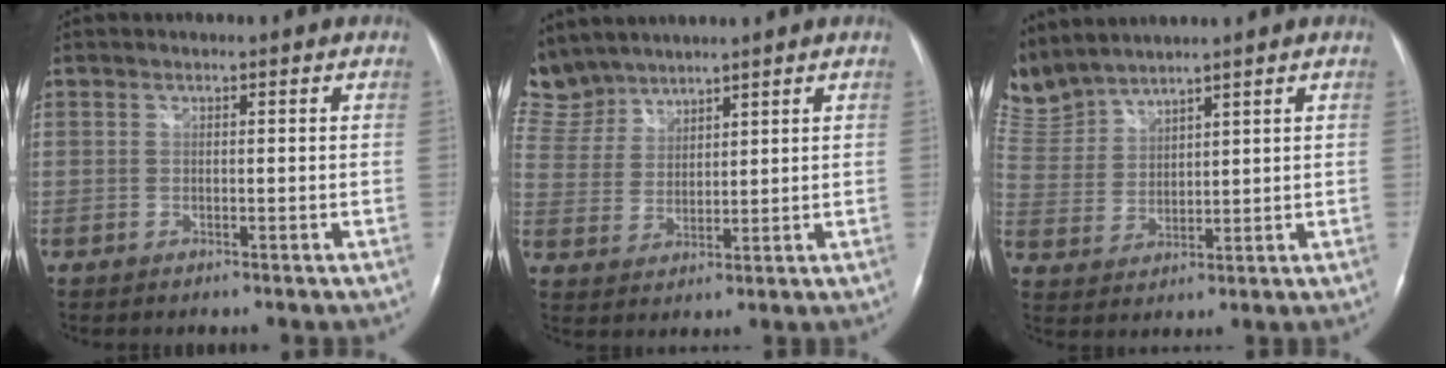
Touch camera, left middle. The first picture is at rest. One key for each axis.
{"total": 9.3, "fx": 8.6, "fy": 3.6, "fz": 0.6, "tx": -0.035, "ty": 0.015, "tz": 0.190}
{"total": 8.1, "fx": 8.0, "fy": 0.8, "fz": 0.7, "tx": -0.044, "ty": 0.015, "tz": 0.182}